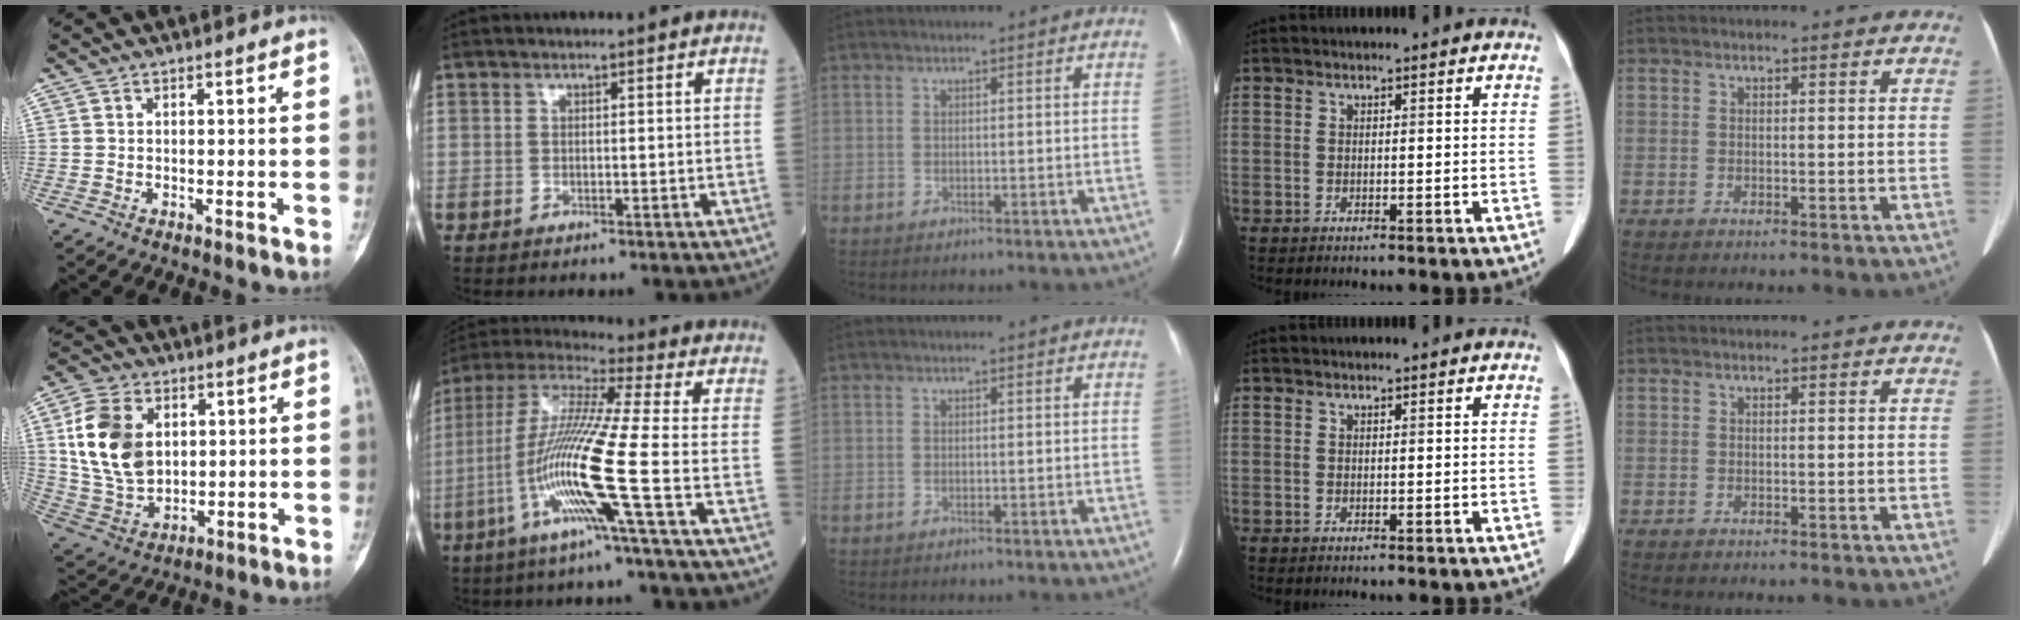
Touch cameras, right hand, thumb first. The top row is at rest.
{"thumb": {"total": 15.4, "force": [3.5, 10.7, 10.6], "torque": [-0.190, -0.007, 0.075]}, "index": {"total": 15.0, "force": [-5.1, -1.8, 14.0], "torque": [-0.290, -0.012, -0.109]}}